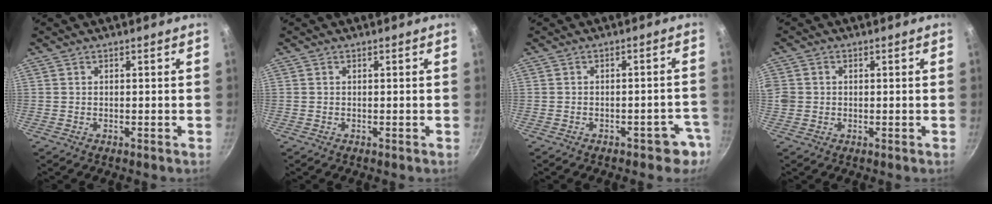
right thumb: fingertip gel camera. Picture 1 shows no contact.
{"total": 0.0}
{"total": 4.9, "force": [-2.9, 2.9, 2.6], "torque": [0.013, 0.037, -0.018]}
{"total": 3.5, "force": [0.1, 3.2, 1.5], "torque": [-0.025, 0.002, -0.002]}